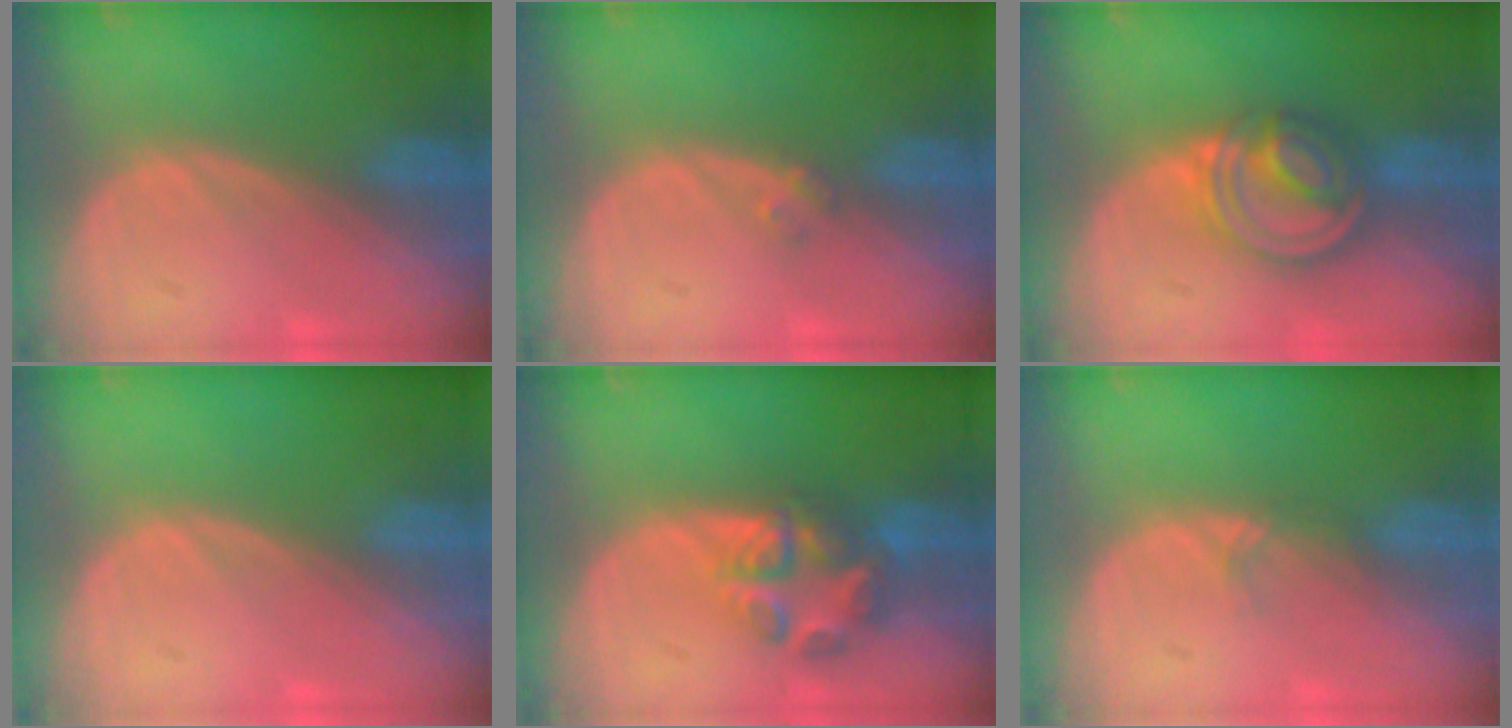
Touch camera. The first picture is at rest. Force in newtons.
{"total": 1.2, "press": 1.1, "slide": 0.6}
{"total": 7.7, "press": 6.7, "slide": 3.8}
{"total": 0.0}
{"total": 7.0, "press": 5.9, "slide": 3.7}
{"total": 0.9, "press": 0.8, "slide": 0.2}